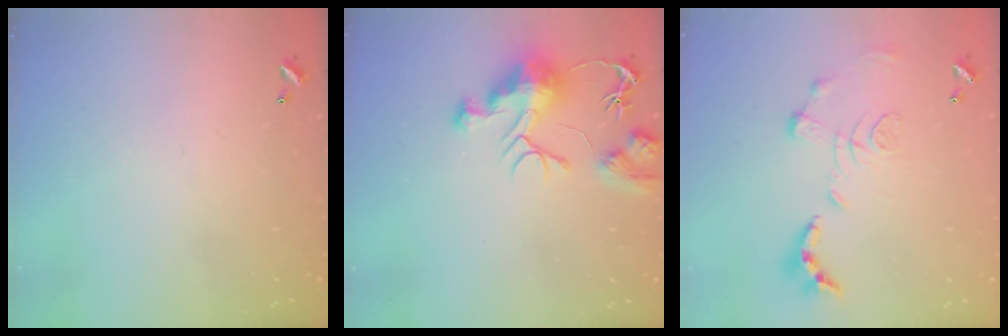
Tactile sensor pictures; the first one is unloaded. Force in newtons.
{"total": 12.3, "press": 12.3, "slide": 1.1}
{"total": 1.2, "press": 0.4, "slide": 1.1}